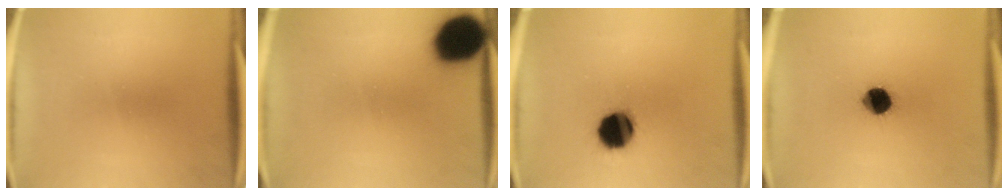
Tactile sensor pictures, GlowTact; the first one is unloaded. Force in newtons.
{"total": 17.6}
{"total": 12.6}
{"total": 8.5}